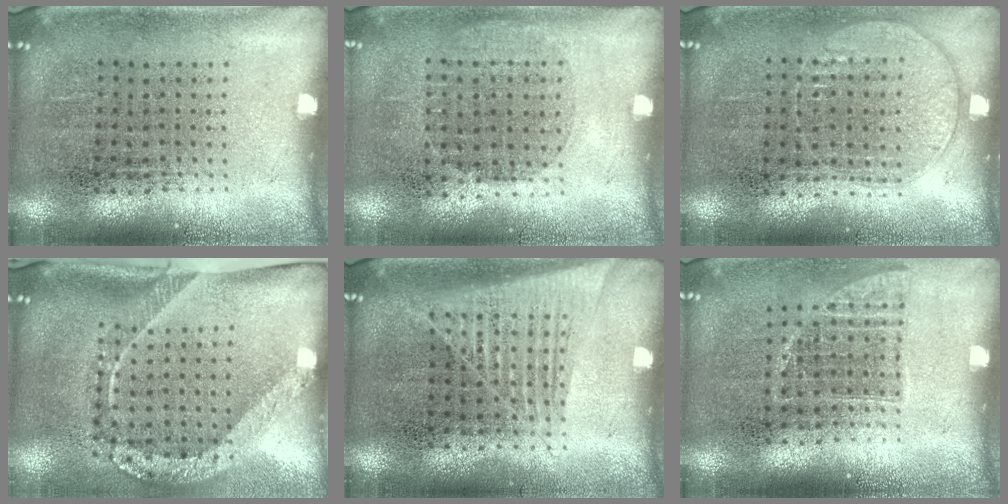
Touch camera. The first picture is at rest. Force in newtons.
{"total": 0.9, "press": 0.8, "slide": 0.4}
{"total": 1.0, "press": 0.9, "slide": 0.4}
{"total": 2.5, "press": 1.7, "slide": 1.8}
{"total": 1.4, "press": 1.3, "slide": 0.5}
{"total": 1.0, "press": 0.8, "slide": 0.6}